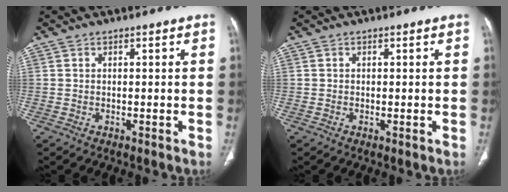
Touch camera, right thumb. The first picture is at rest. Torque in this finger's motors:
{"motor_torque": [0.39, 0.29, -0.27, 0.04, 0.02]}